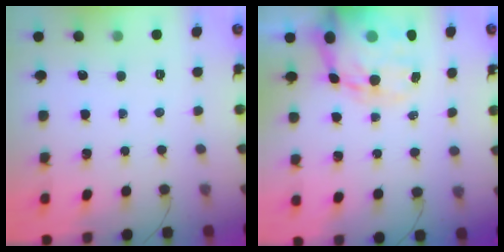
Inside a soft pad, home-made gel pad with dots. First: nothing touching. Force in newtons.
{"total": 17.6, "press": 17.0, "slide": 4.7}